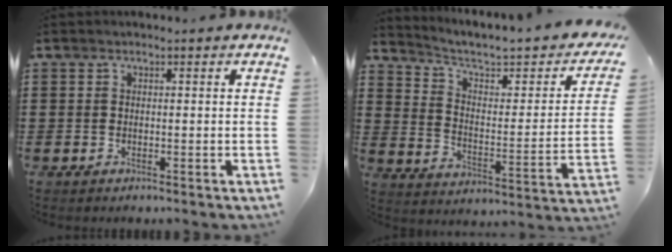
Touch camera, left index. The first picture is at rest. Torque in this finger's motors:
{"motor_torque": [2.14, 0.00, 0.15, 0.08]}